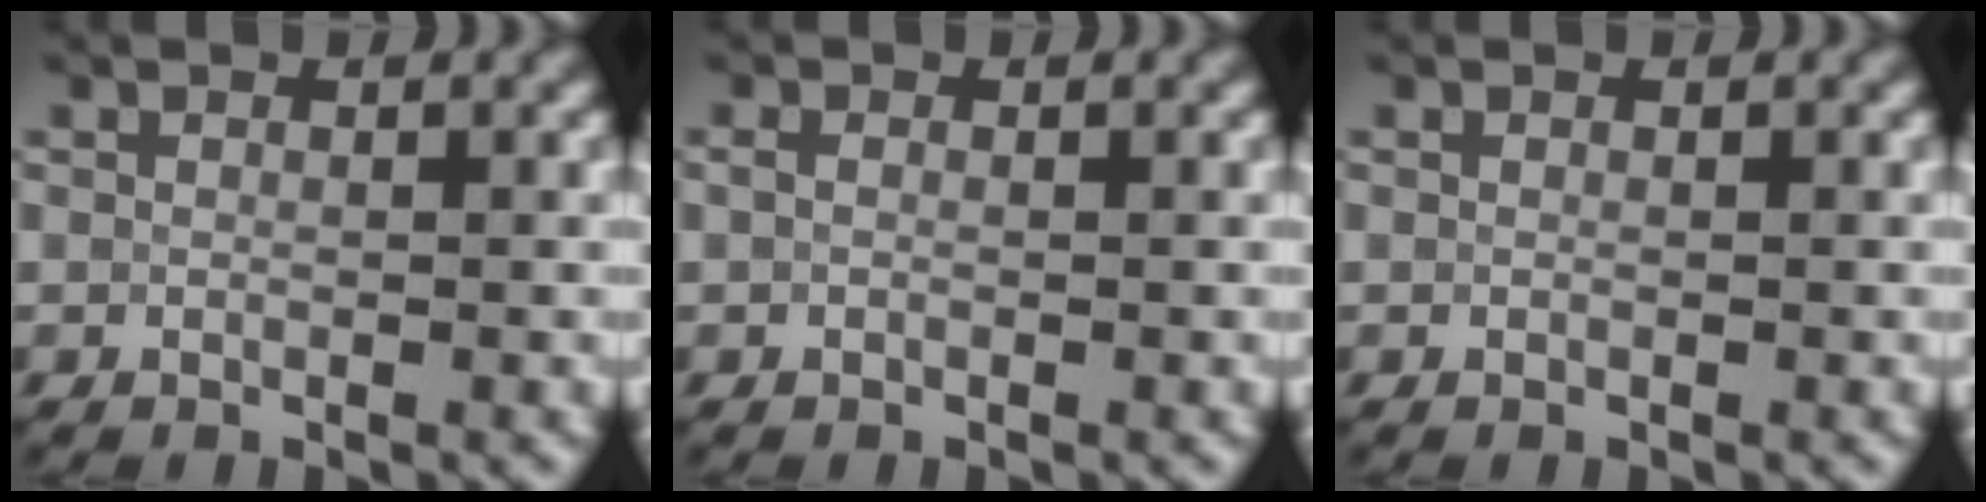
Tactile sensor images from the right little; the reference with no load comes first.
{"total": 0.5, "force": [0.0, 0.4, 0.4], "torque": [-0.010, 0.002, -0.002]}
{"total": 0.0}